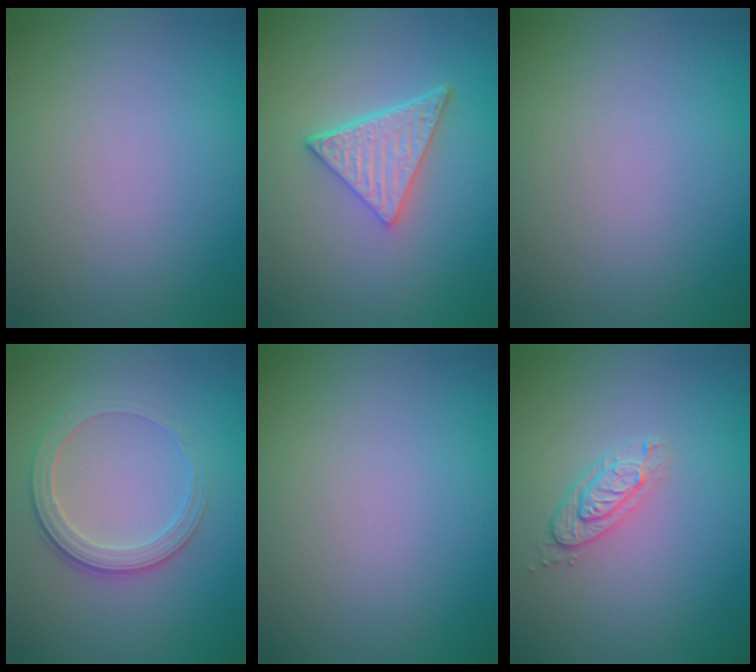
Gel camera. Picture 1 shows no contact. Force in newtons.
{"total": 4.8, "press": 3.3, "slide": 3.5}
{"total": 0.0}
{"total": 2.8, "press": 2.6, "slide": 0.9}
{"total": 0.0}
{"total": 2.4, "press": 1.9, "slide": 1.4}